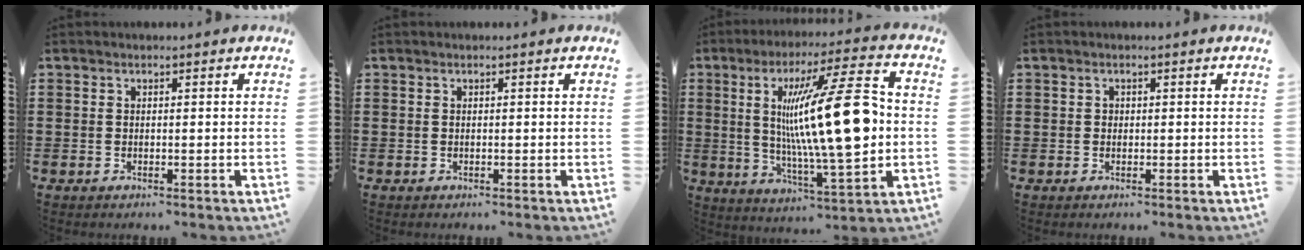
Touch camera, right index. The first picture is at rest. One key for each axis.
{"total": 0.0}
{"total": 18.8, "fx": 1.6, "fy": 4.1, "fz": 18.2, "tx": -0.303, "ty": -0.004, "tz": 0.019}
{"total": 0.6, "fx": 0.0, "fy": 0.6, "fz": 0.1, "tx": -0.004, "ty": 0.005, "tz": -0.001}